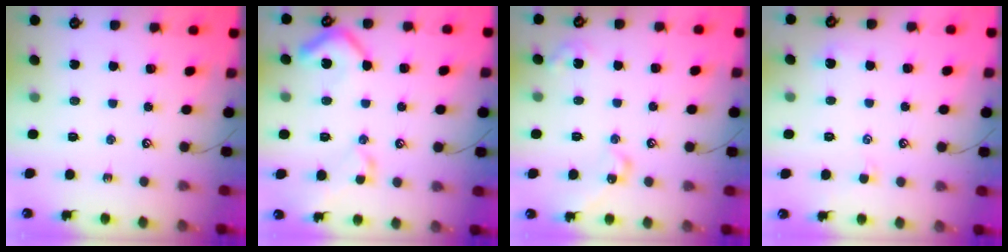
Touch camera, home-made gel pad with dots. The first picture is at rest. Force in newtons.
{"total": 7.7, "press": 7.6, "slide": 1.2}
{"total": 7.3, "press": 7.2, "slide": 0.9}
{"total": 0.7, "press": 0.5, "slide": 0.5}